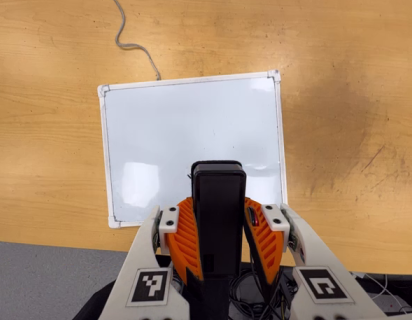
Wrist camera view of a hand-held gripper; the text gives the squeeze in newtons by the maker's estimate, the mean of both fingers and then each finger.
{"total": 6.2, "left": 5.2, "right": 7.2}